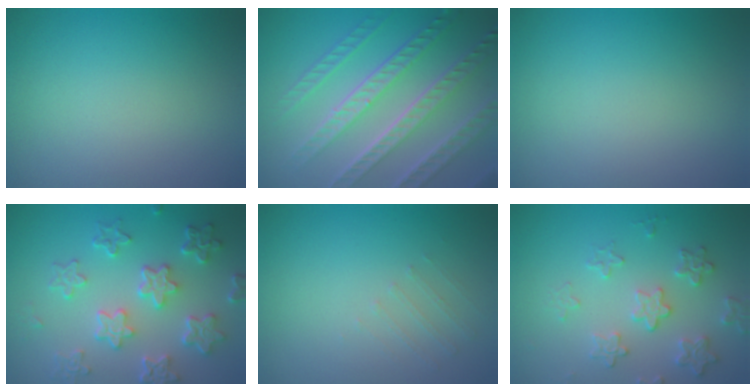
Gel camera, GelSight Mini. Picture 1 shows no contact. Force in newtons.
{"total": 8.0, "press": 5.7, "slide": 5.6}
{"total": 0.0}
{"total": 6.0, "press": 4.7, "slide": 3.7}
{"total": 0.6, "press": 0.5, "slide": 0.4}
{"total": 3.1, "press": 3.0, "slide": 0.5}